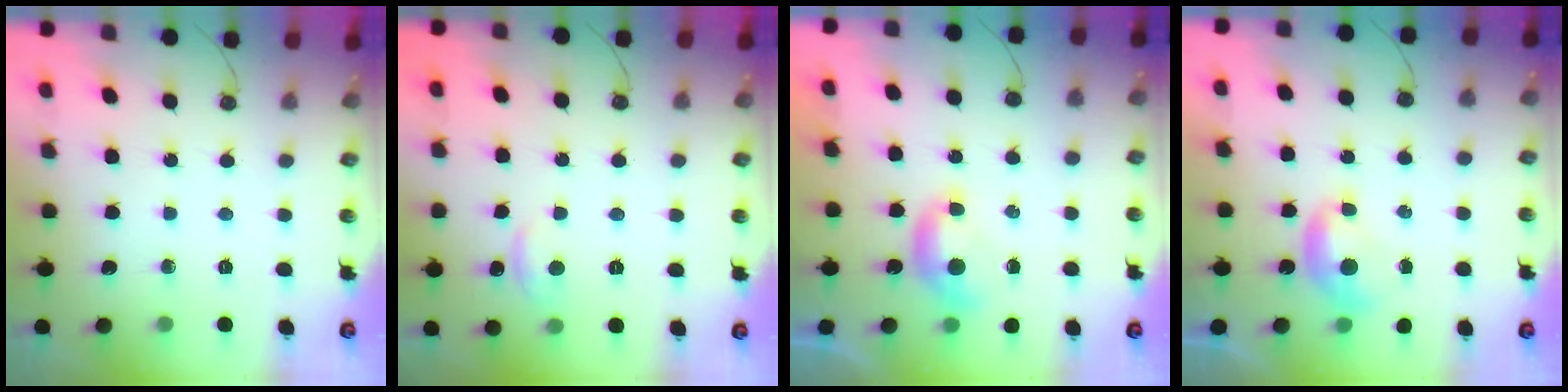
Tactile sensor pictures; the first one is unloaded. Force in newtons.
{"total": 0.9, "press": 0.2, "slide": 0.9}
{"total": 0.9, "press": 0.7, "slide": 0.6}
{"total": 0.7, "press": 0.3, "slide": 0.6}